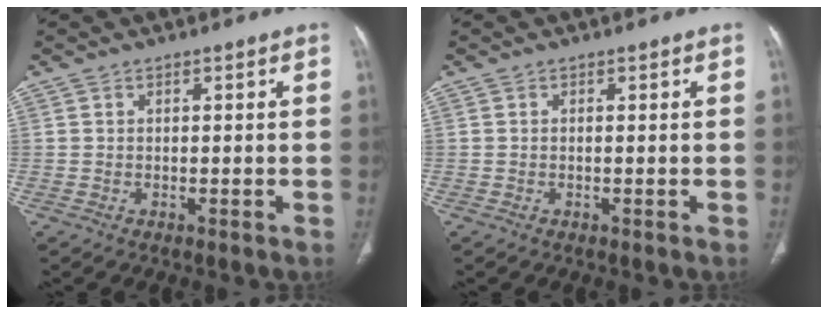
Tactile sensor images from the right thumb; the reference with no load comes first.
{"total": 0.0}